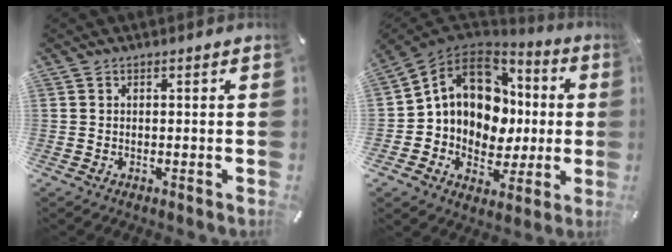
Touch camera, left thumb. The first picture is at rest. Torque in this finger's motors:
{"motor_torque": [1.06, 3.20, 1.71, 1.06, 0.28]}